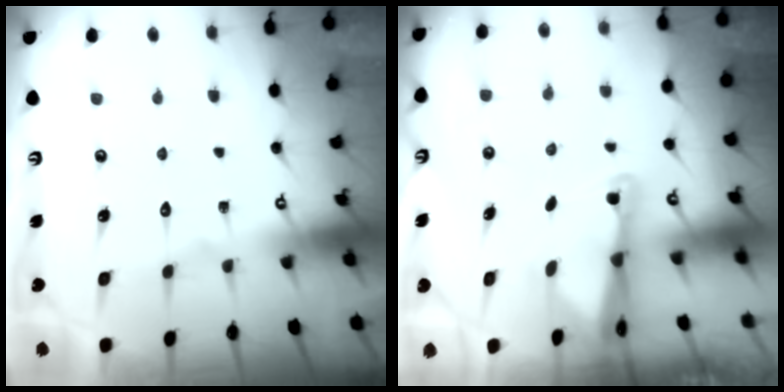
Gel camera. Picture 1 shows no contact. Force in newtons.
{"total": 1.8, "press": 1.8, "slide": 0.3}